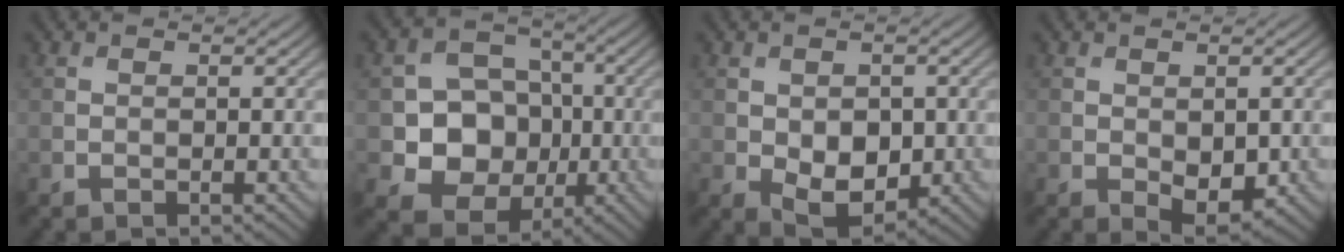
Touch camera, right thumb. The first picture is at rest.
{"total": 9.3, "force": [-1.4, 8.0, 4.5], "torque": [-0.088, -0.010, -0.046]}
{"total": 5.9, "force": [-1.0, 4.0, 4.2], "torque": [-0.082, -0.020, -0.007]}
{"total": 3.6, "force": [-0.7, 2.0, 2.9], "torque": [-0.048, -0.014, -0.002]}